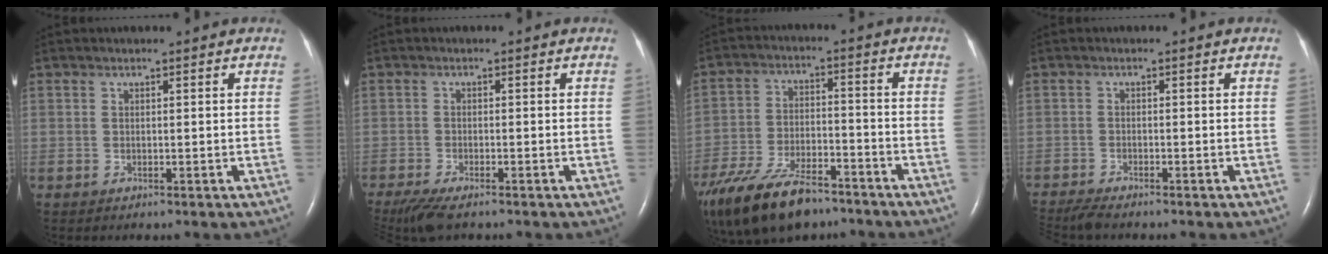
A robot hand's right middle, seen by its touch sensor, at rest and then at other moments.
{"total": 6.7, "force": [-5.3, 1.4, 3.9], "torque": [-0.074, -0.017, -0.090]}
{"total": 18.2, "force": [-13.5, 6.7, 10.1], "torque": [-0.228, -0.021, -0.236]}
{"total": 4.6, "force": [-4.2, 0.0, 1.8], "torque": [-0.035, -0.019, -0.075]}